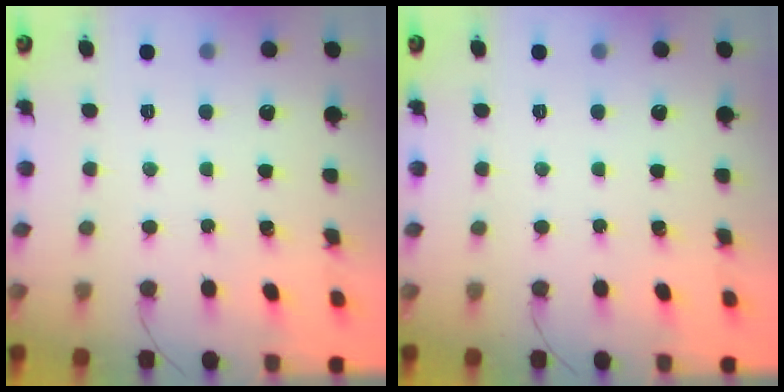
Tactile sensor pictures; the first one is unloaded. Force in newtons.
{"total": 0.0}